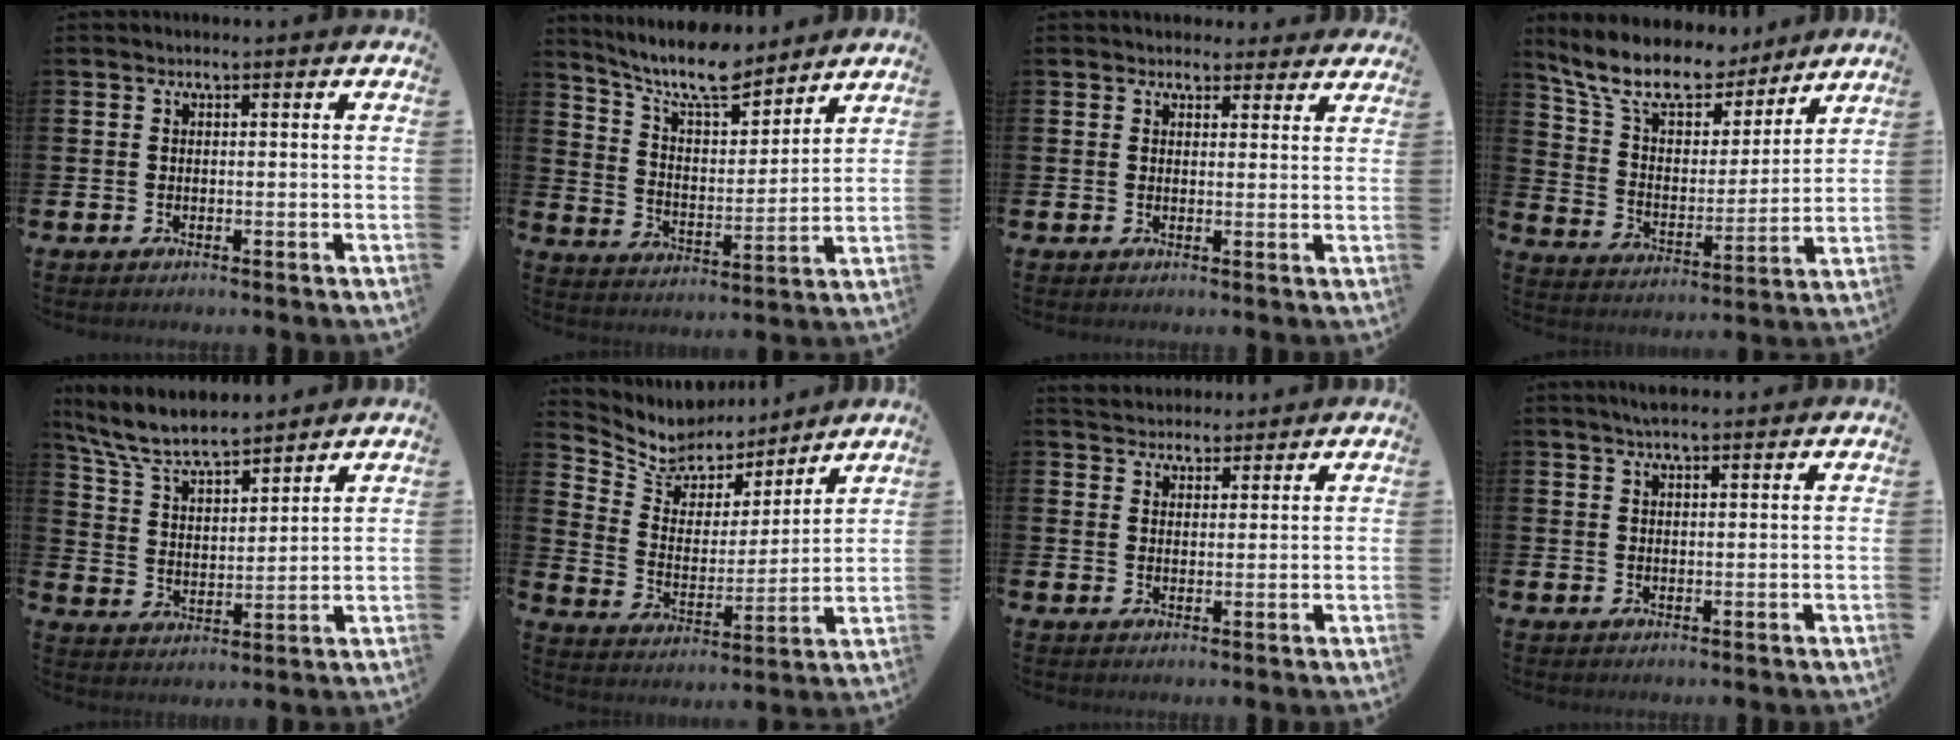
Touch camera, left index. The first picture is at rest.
{"total": 9.7, "force": [8.8, 1.9, 3.6], "torque": [-0.091, -0.054, 0.156]}
{"total": 3.0, "force": [2.7, 1.2, -0.2], "torque": [0.016, -0.012, 0.048]}
{"total": 11.8, "force": [10.0, 4.3, 4.4], "torque": [-0.122, -0.063, 0.177]}
{"total": 7.7, "force": [7.1, 1.5, 2.5], "torque": [-0.082, -0.042, 0.126]}
{"total": 8.5, "force": [7.8, 3.4, 0.3], "torque": [-0.054, -0.062, 0.140]}
{"total": 3.5, "force": [3.3, 1.0, -0.3], "torque": [-0.003, -0.014, 0.061]}
{"total": 2.8, "force": [2.6, 0.4, 1.1], "torque": [-0.024, -0.002, 0.046]}